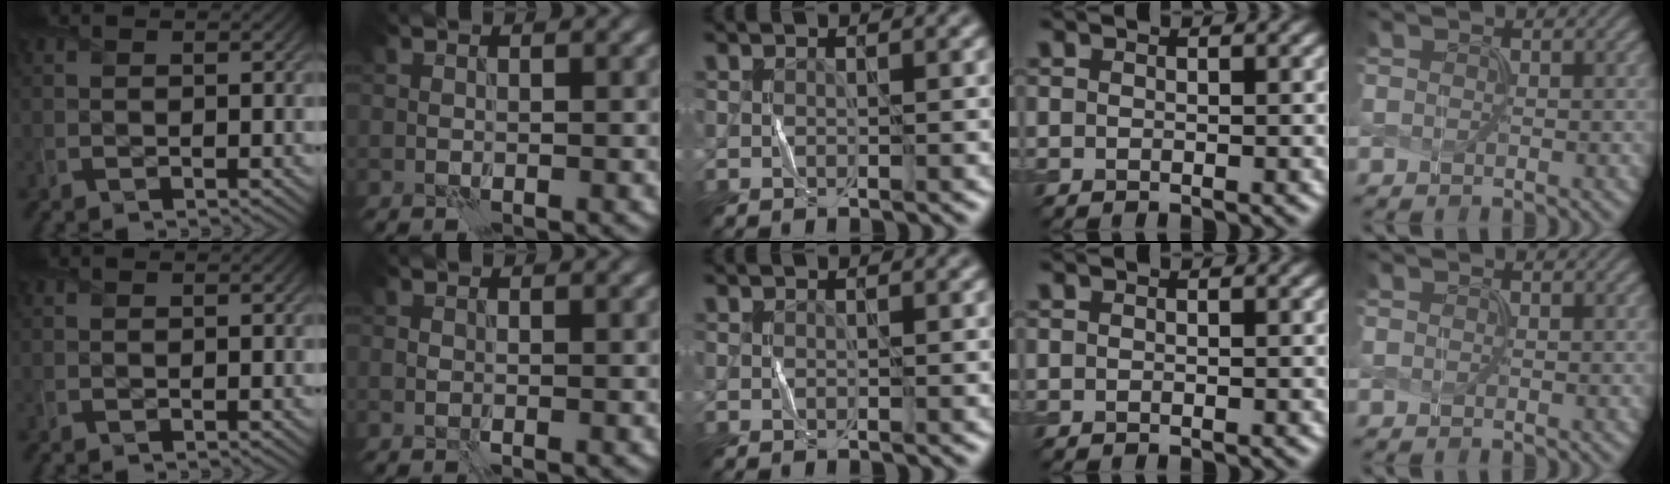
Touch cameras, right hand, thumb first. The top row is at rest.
{"index": {"total": 0.7, "force": [-0.2, 0.4, 0.5], "torque": [-0.010, -0.002, -0.004]}, "little": {"total": 0.9, "force": [-0.4, -0.3, -0.8], "torque": [0.012, 0.004, 0.002]}}